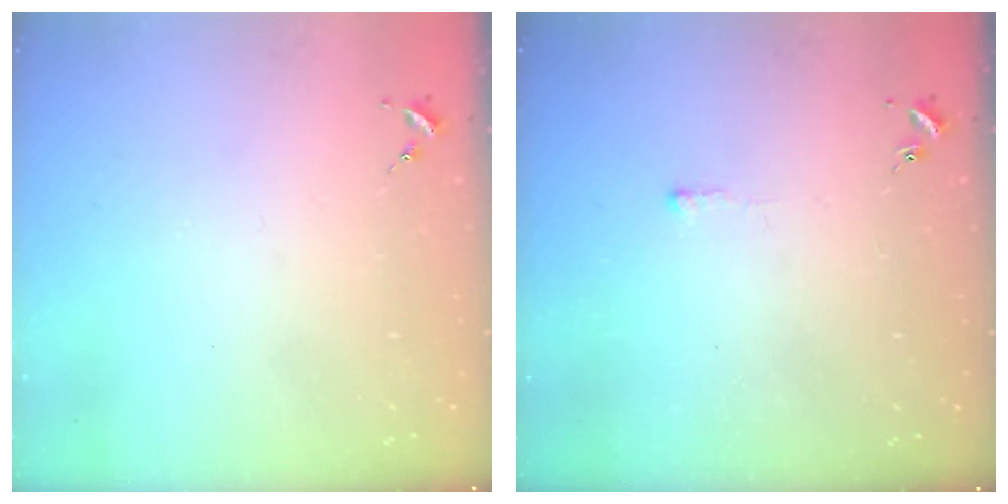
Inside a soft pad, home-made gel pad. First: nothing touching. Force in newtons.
{"total": 2.7, "press": 2.7, "slide": 0.4}